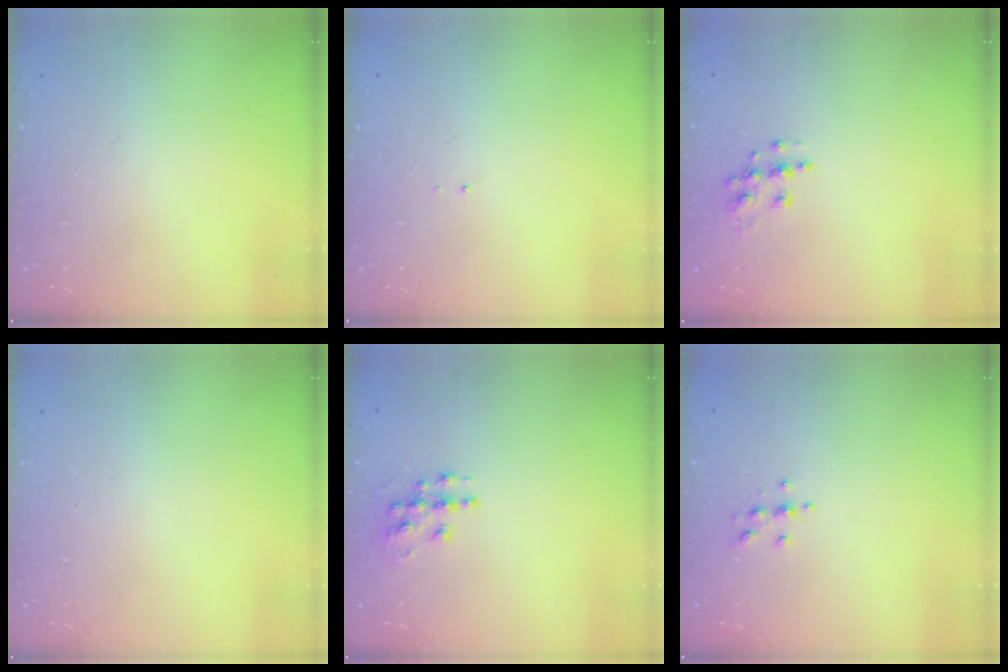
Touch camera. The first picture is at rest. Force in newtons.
{"total": 0.6, "press": 0.6, "slide": 0.1}
{"total": 9.0, "press": 9.0, "slide": 0.6}
{"total": 0.0}
{"total": 8.5, "press": 8.5, "slide": 0.5}
{"total": 4.2, "press": 4.2, "slide": 0.4}